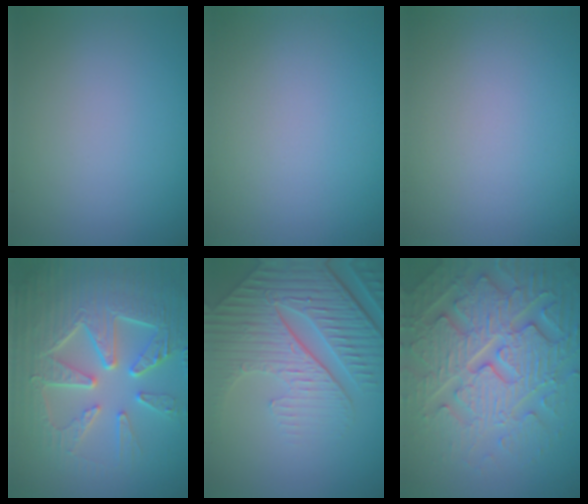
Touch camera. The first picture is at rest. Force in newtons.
{"total": 0.0}
{"total": 0.0}
{"total": 9.2, "press": 6.6, "slide": 6.4}
{"total": 8.6, "press": 6.2, "slide": 5.9}
{"total": 8.2, "press": 7.9, "slide": 1.8}